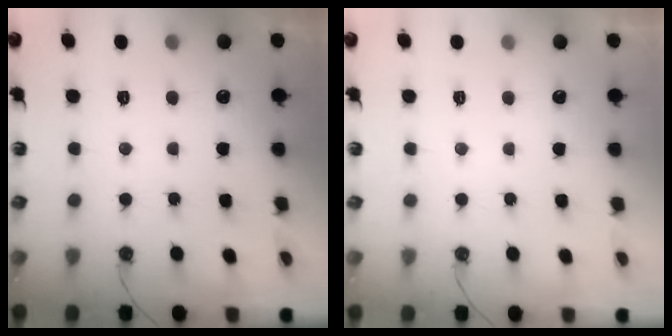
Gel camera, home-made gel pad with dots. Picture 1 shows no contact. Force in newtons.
{"total": 0.0}